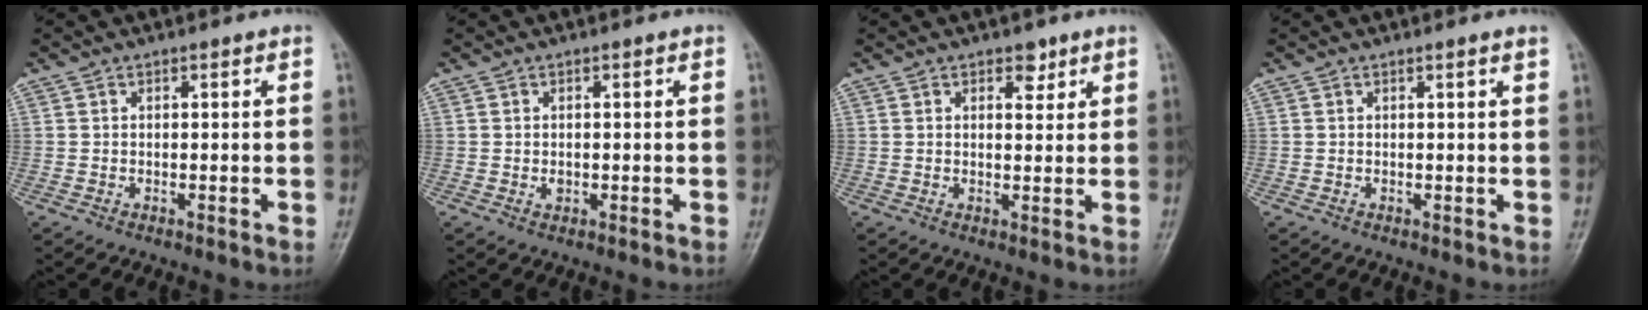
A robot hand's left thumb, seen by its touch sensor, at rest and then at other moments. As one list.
[{"total": 1.3, "force": [-0.1, 1.0, 0.7], "torque": [-0.007, 0.000, 0.000]}, {"total": 3.1, "force": [1.9, 1.7, 1.6], "torque": [-0.004, -0.010, 0.027]}, {"total": 0.8, "force": [0.6, -0.1, 0.5], "torque": [-0.011, -0.002, 0.009]}]